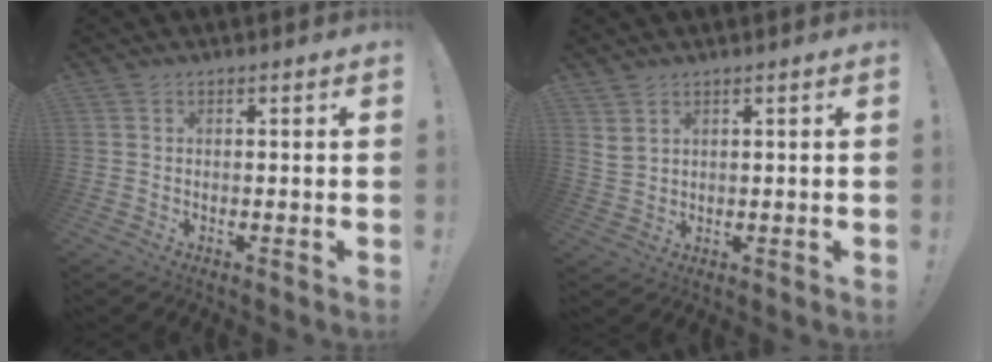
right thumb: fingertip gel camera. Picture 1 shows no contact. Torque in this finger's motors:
{"motor_torque": [-0.43, -0.18, -0.30, 0.25, 0.02]}